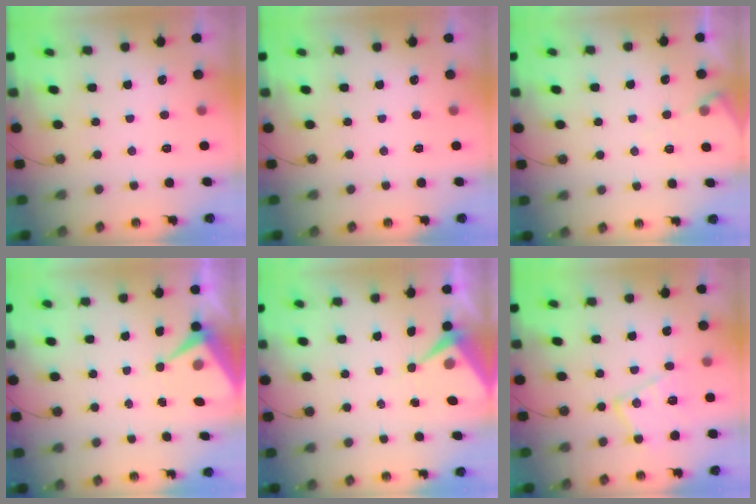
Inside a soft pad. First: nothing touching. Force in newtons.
{"total": 0.0}
{"total": 4.7, "press": 4.7, "slide": 0.6}
{"total": 8.2, "press": 8.2, "slide": 0.1}
{"total": 6.3, "press": 6.3, "slide": 0.6}
{"total": 13.5, "press": 13.5, "slide": 1.1}